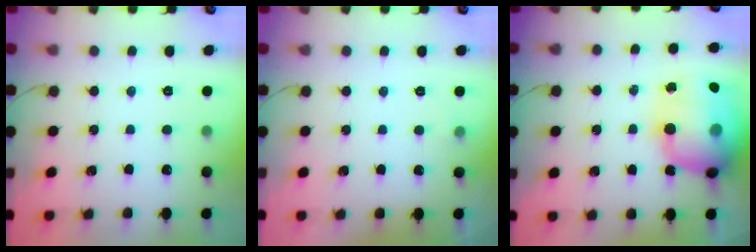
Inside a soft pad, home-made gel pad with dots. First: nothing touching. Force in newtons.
{"total": 2.8, "press": 2.5, "slide": 1.1}
{"total": 24.1, "press": 23.7, "slide": 4.4}